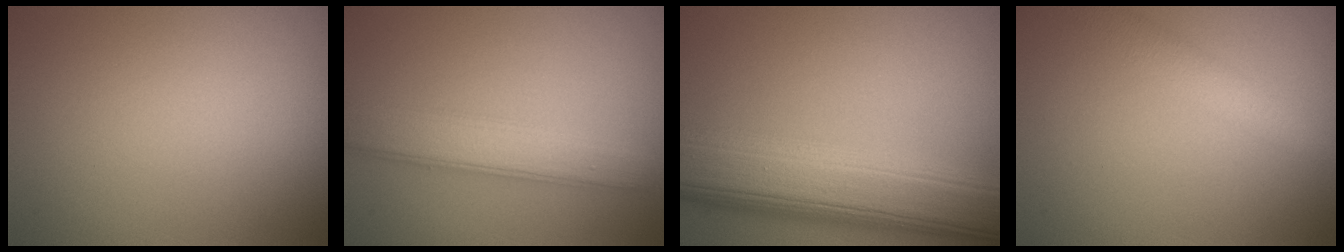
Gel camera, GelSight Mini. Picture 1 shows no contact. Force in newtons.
{"total": 4.3, "press": 4.3, "slide": 0.1}
{"total": 11.3, "press": 11.3, "slide": 0.3}
{"total": 2.5, "press": 2.5, "slide": 0.1}